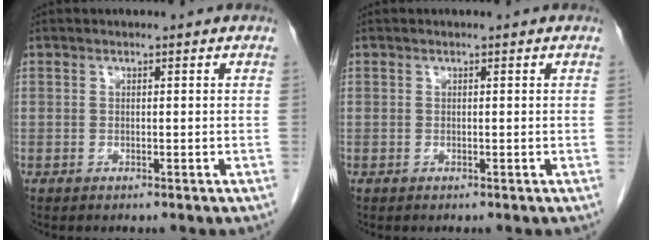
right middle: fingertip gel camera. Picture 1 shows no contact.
{"total": 0.0}